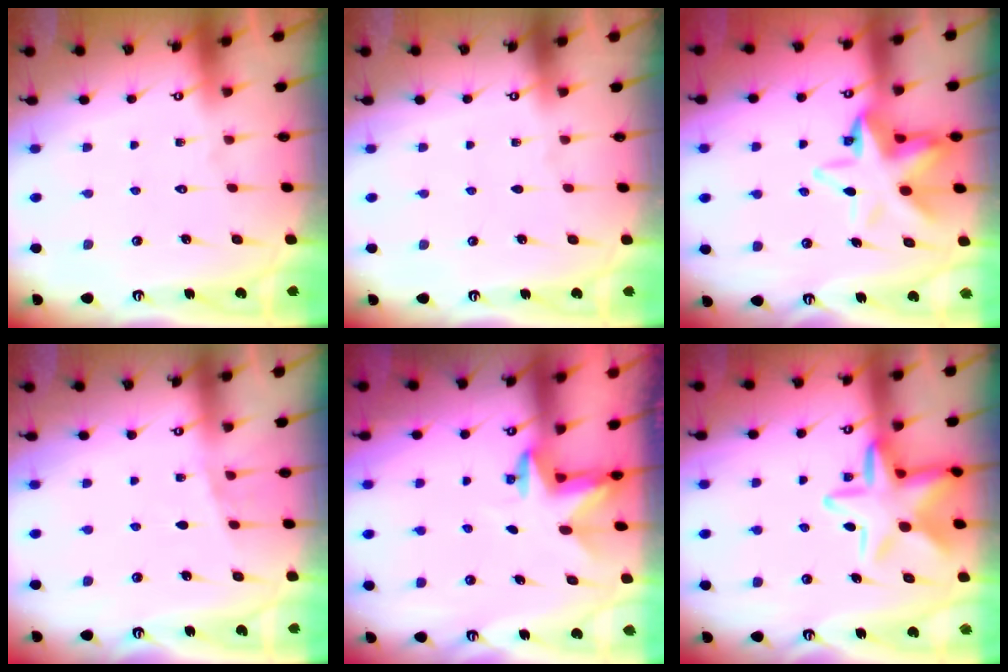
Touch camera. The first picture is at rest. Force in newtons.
{"total": 0.0}
{"total": 11.1, "press": 10.9, "slide": 2.0}
{"total": 3.6, "press": 3.3, "slide": 1.4}
{"total": 2.9, "press": 2.8, "slide": 0.7}
{"total": 13.9, "press": 13.8, "slide": 1.3}